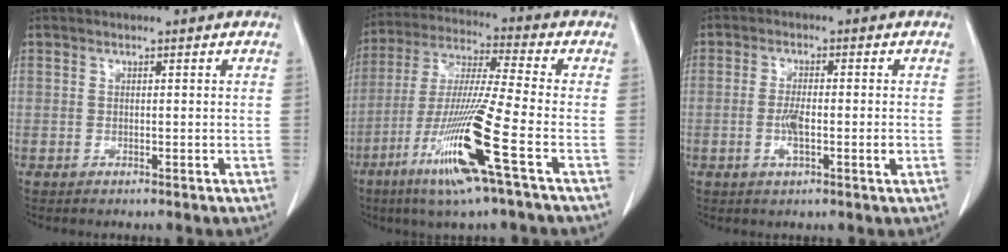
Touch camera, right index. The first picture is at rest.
{"total": 15.5, "force": [-6.8, -1.1, 13.9], "torque": [-0.284, -0.028, -0.130]}
{"total": 4.6, "force": [-1.0, 0.8, 4.4], "torque": [-0.086, -0.005, -0.018]}